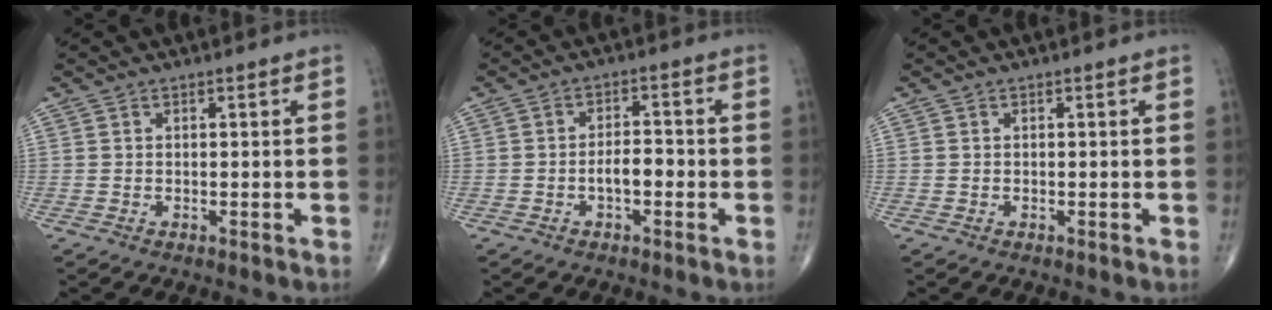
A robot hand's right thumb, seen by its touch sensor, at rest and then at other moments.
{"total": 4.1, "force": [-1.3, 2.0, 3.4], "torque": [-0.049, 0.018, -0.025]}
{"total": 0.0}